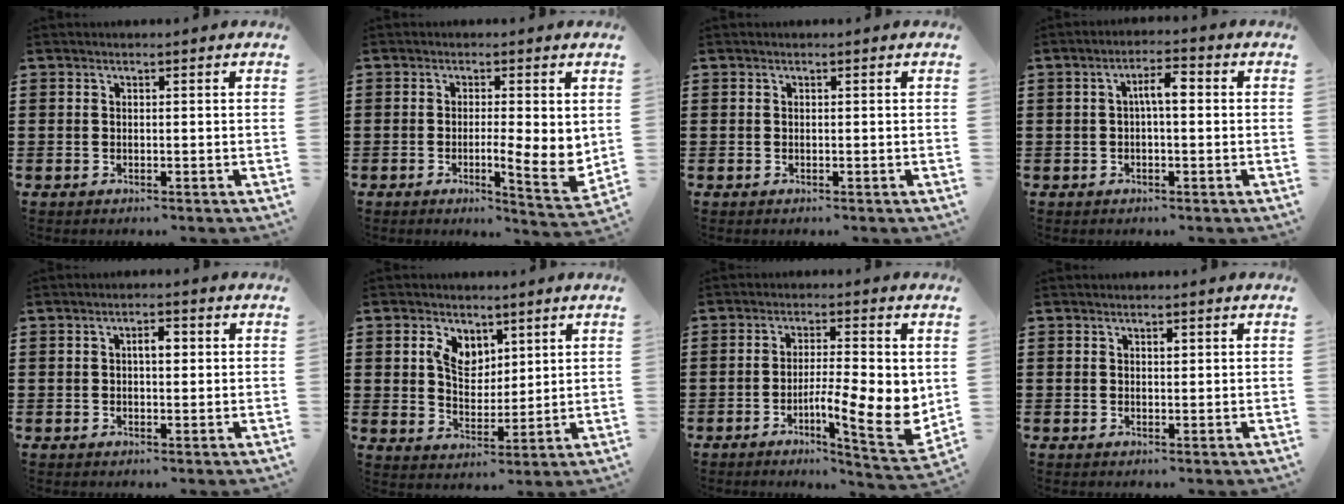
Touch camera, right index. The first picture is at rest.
{"total": 5.4, "force": [-0.2, 1.4, 5.3], "torque": [-0.068, -0.017, -0.004]}
{"total": 0.0}
{"total": 3.8, "force": [0.1, 1.0, 3.7], "torque": [-0.070, 0.012, -0.003]}
{"total": 2.7, "force": [0.2, 1.0, 2.5], "torque": [-0.040, 0.002, 0.000]}
{"total": 5.4, "force": [1.2, 3.9, 3.4], "torque": [-0.072, 0.013, 0.017]}
{"total": 9.9, "force": [-1.7, 2.7, 9.4], "torque": [-0.132, -0.013, -0.022]}
{"total": 0.9, "force": [0.4, 0.4, 0.7], "torque": [-0.013, 0.003, 0.006]}